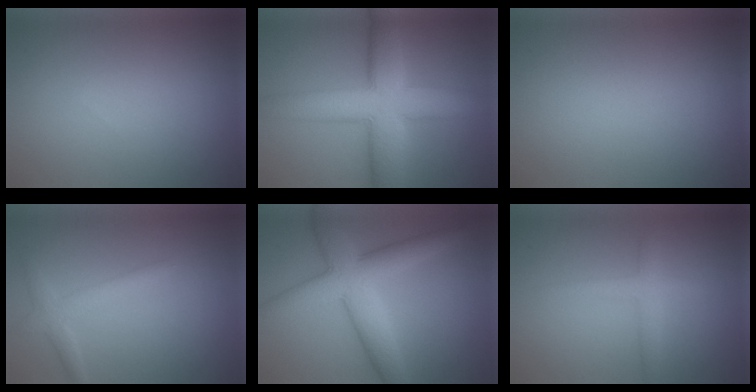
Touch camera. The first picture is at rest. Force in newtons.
{"total": 9.3, "press": 9.3, "slide": 0.1}
{"total": 0.0}
{"total": 2.2, "press": 2.2, "slide": 0.1}
{"total": 6.7, "press": 6.7, "slide": 0.2}
{"total": 2.0, "press": 2.0, "slide": 0.1}